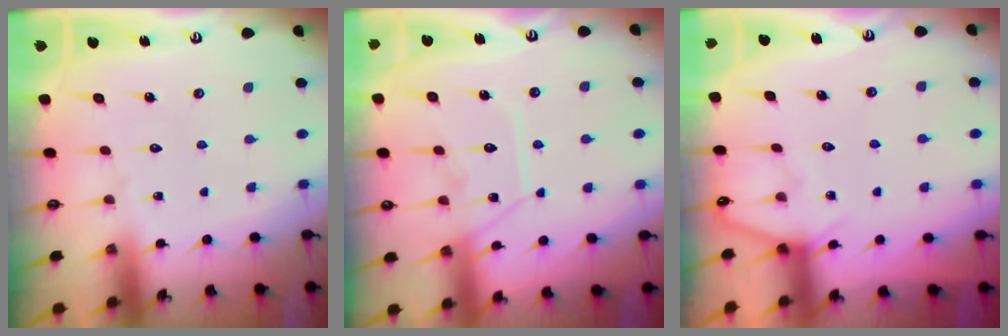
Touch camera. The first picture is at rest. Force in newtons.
{"total": 12.2, "press": 12.2, "slide": 1.2}
{"total": 6.5, "press": 6.4, "slide": 0.6}